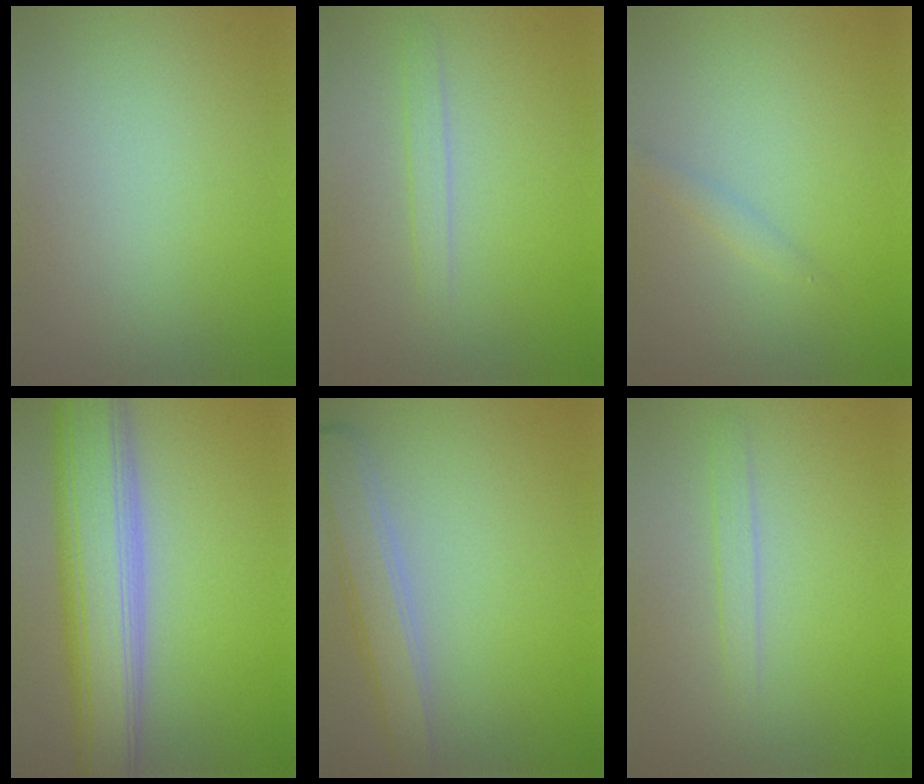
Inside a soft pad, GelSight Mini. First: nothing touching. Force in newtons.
{"total": 1.2, "press": 1.2, "slide": 0.1}
{"total": 0.9, "press": 0.9, "slide": 0.0}
{"total": 9.4, "press": 9.4, "slide": 0.4}
{"total": 3.5, "press": 3.5, "slide": 0.2}
{"total": 1.2, "press": 1.2, "slide": 0.1}